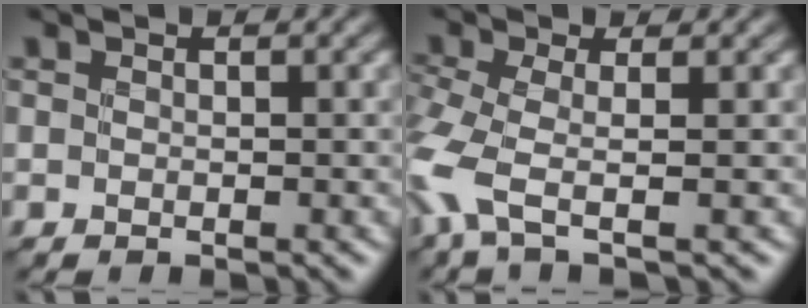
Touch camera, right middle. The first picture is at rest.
{"total": 5.2, "force": [-2.3, 1.6, 4.4], "torque": [-0.120, -0.016, -0.057]}